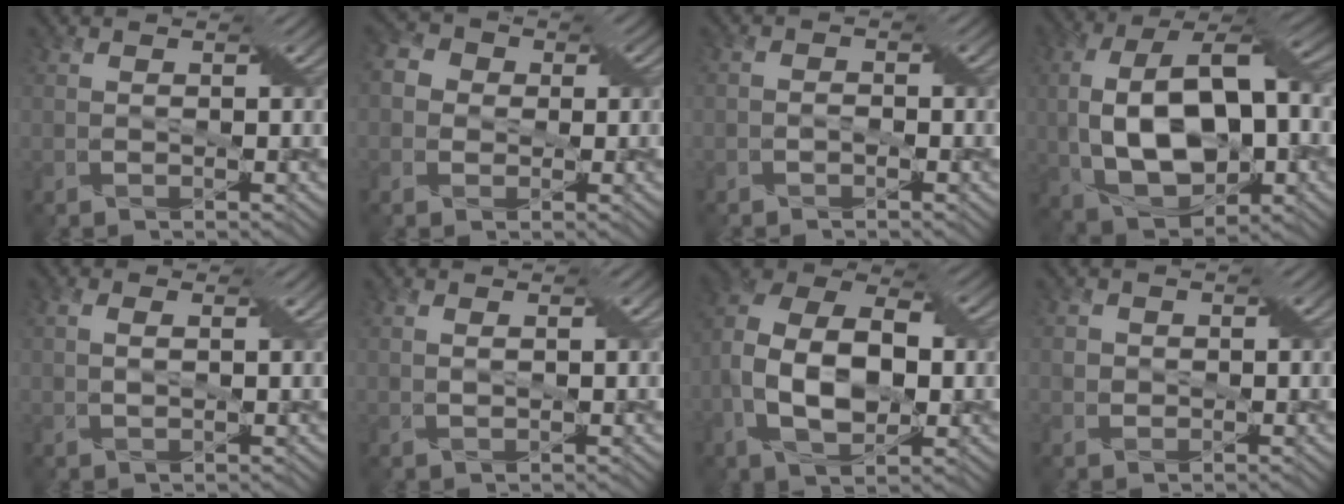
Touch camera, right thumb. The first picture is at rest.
{"total": 3.9, "force": [0.0, 3.6, 1.4], "torque": [-0.040, 0.009, -0.010]}
{"total": 1.1, "force": [-0.7, 0.7, 0.5], "torque": [-0.011, 0.004, -0.013]}
{"total": 16.1, "force": [-1.0, 9.3, 13.1], "torque": [-0.255, 0.001, -0.018]}
{"total": 2.6, "force": [0.9, 1.4, 2.0], "torque": [-0.039, -0.002, 0.018]}
{"total": 1.1, "force": [0.6, 0.4, 0.9], "torque": [-0.020, -0.002, 0.016]}
{"total": 12.2, "force": [-1.7, 7.5, 9.5], "torque": [-0.197, 0.002, -0.034]}
{"total": 1.4, "force": [0.2, 1.4, 0.2], "torque": [-0.008, -0.003, 0.002]}